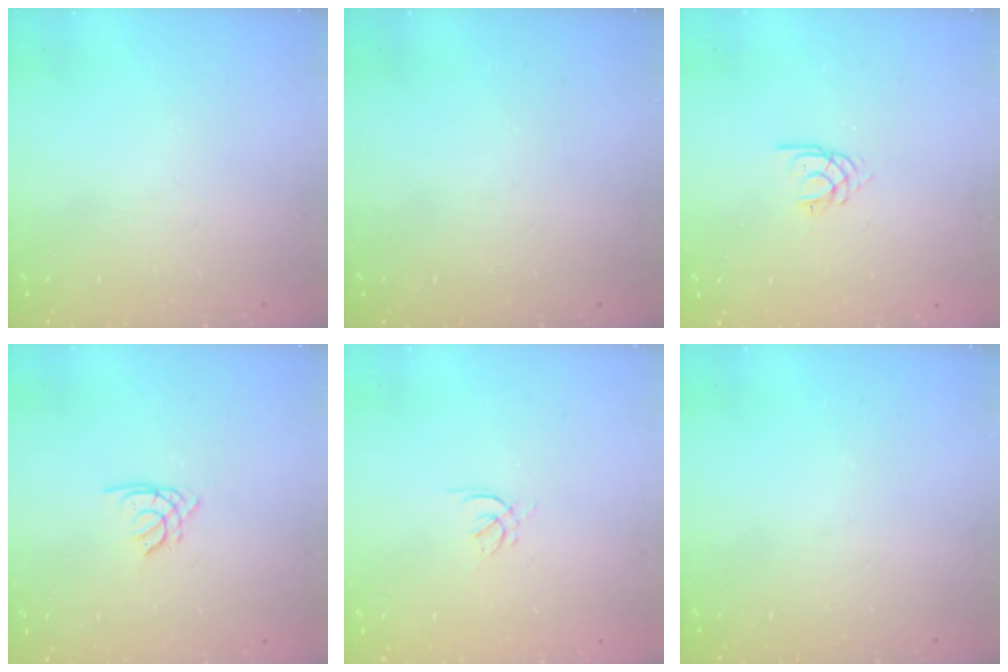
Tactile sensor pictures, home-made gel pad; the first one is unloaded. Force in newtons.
{"total": 0.0}
{"total": 2.3, "press": 2.3, "slide": 0.2}
{"total": 1.4, "press": 1.4, "slide": 0.3}
{"total": 1.5, "press": 1.4, "slide": 0.6}
{"total": 0.0}